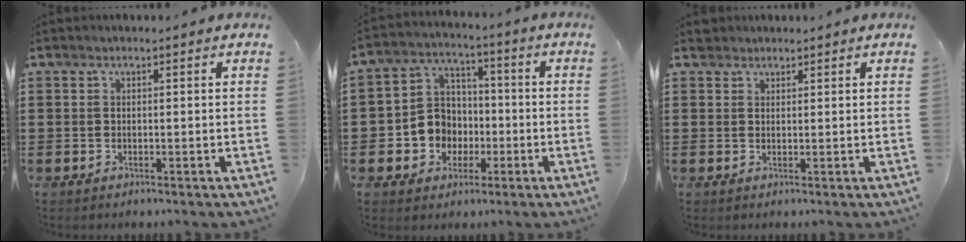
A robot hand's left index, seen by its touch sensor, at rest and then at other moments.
{"total": 7.6, "force": [-1.6, 7.0, 2.3], "torque": [-0.084, 0.011, -0.031]}
{"total": 1.6, "force": [1.4, 0.7, 0.0], "torque": [-0.004, 0.003, 0.030]}